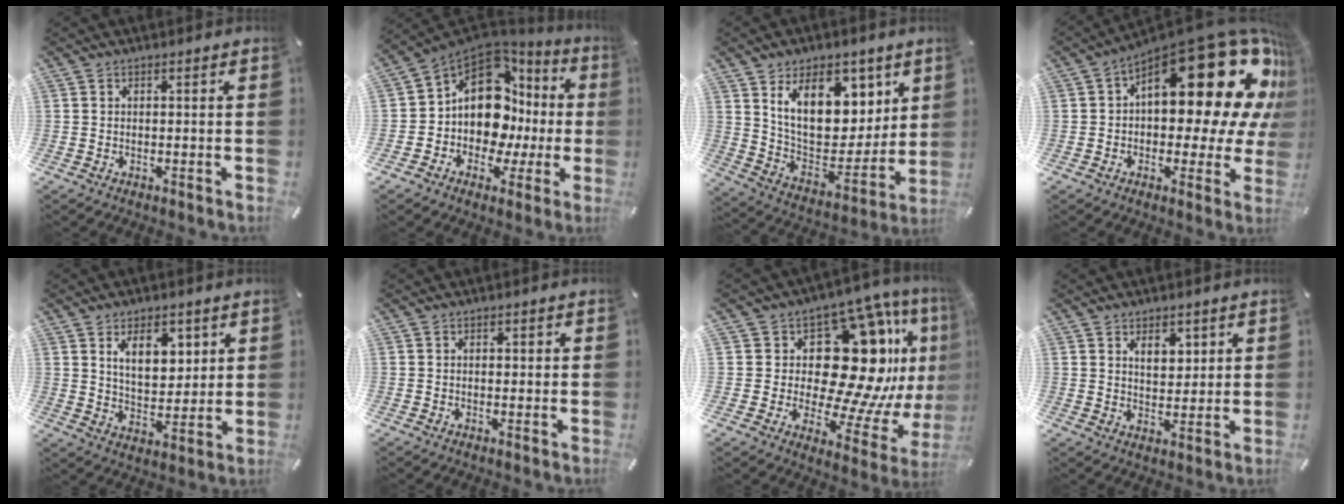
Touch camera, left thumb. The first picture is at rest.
{"total": 13.2, "force": [2.5, 10.2, 7.9], "torque": [-0.147, -0.042, 0.041]}
{"total": 17.3, "force": [9.0, 10.9, 10.0], "torque": [-0.150, -0.050, 0.165]}
{"total": 28.4, "force": [10.9, 13.0, 22.8], "torque": [-0.302, -0.095, 0.187]}
{"total": 9.8, "force": [4.8, 5.8, 6.3], "torque": [-0.094, -0.011, 0.081]}
{"total": 0.9, "force": [0.0, 0.6, 0.6], "torque": [-0.012, 0.004, -0.002]}
{"total": 23.4, "force": [6.1, 14.7, 17.3], "torque": [-0.232, -0.079, 0.130]}
{"total": 5.0, "force": [2.8, 3.3, 2.6], "torque": [-0.021, -0.011, 0.042]}